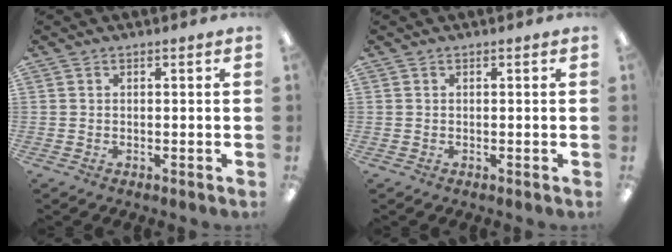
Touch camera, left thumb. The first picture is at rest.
{"total": 0.0}